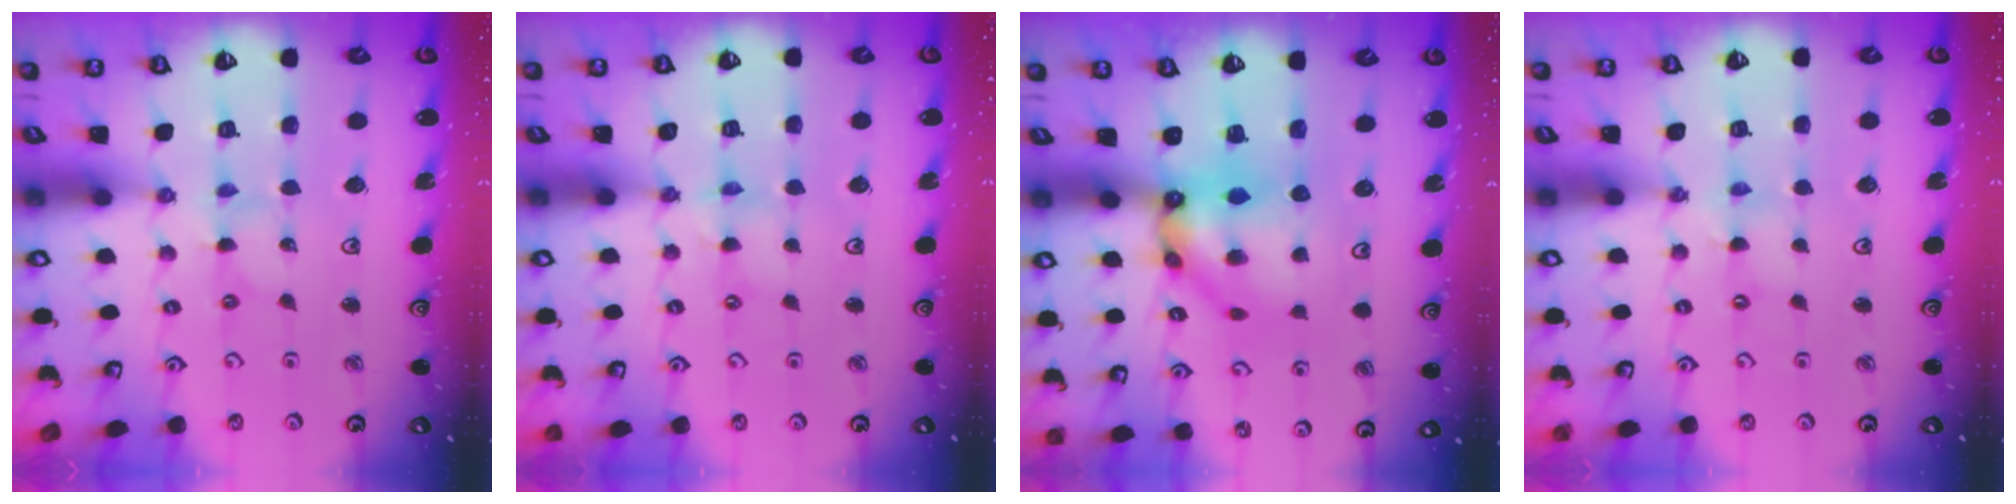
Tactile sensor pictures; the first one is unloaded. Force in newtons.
{"total": 1.2, "press": 1.2, "slide": 0.3}
{"total": 10.3, "press": 10.2, "slide": 1.2}
{"total": 0.9, "press": 0.9, "slide": 0.2}